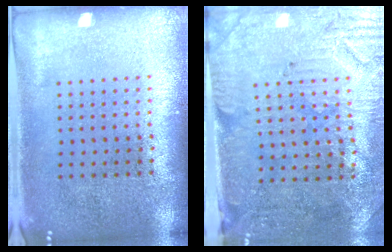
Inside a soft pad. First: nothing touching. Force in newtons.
{"total": 3.1, "press": 2.8, "slide": 1.4}